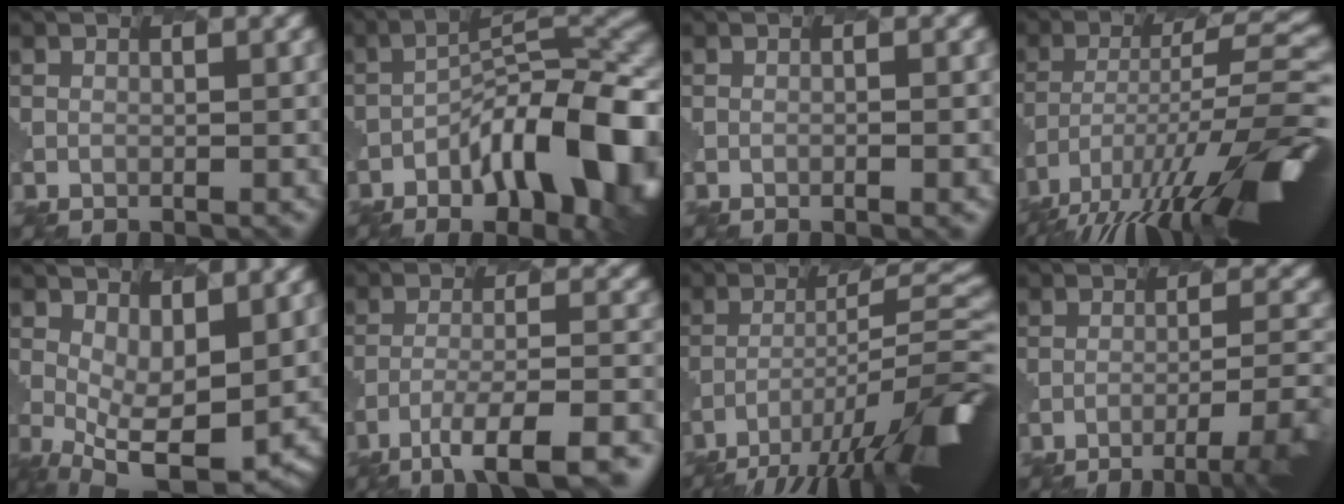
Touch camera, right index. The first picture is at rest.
{"total": 15.1, "force": [-5.4, 6.5, 12.5], "torque": [-0.171, -0.006, -0.079]}
{"total": 1.3, "force": [-0.3, 0.3, 1.3], "torque": [-0.016, 0.007, -0.004]}
{"total": 15.0, "force": [-8.4, 3.9, 11.8], "torque": [-0.226, -0.009, -0.146]}
{"total": 5.9, "force": [0.2, 2.3, 5.4], "torque": [-0.126, -0.029, 0.011]}
{"total": 9.6, "force": [-6.4, 2.4, 6.7], "torque": [-0.133, -0.009, -0.101]}
{"total": 14.0, "force": [-8.6, 3.1, 10.6], "torque": [-0.198, -0.007, -0.138]}
{"total": 6.7, "force": [-3.9, 1.5, 5.3], "torque": [-0.082, -0.012, -0.042]}